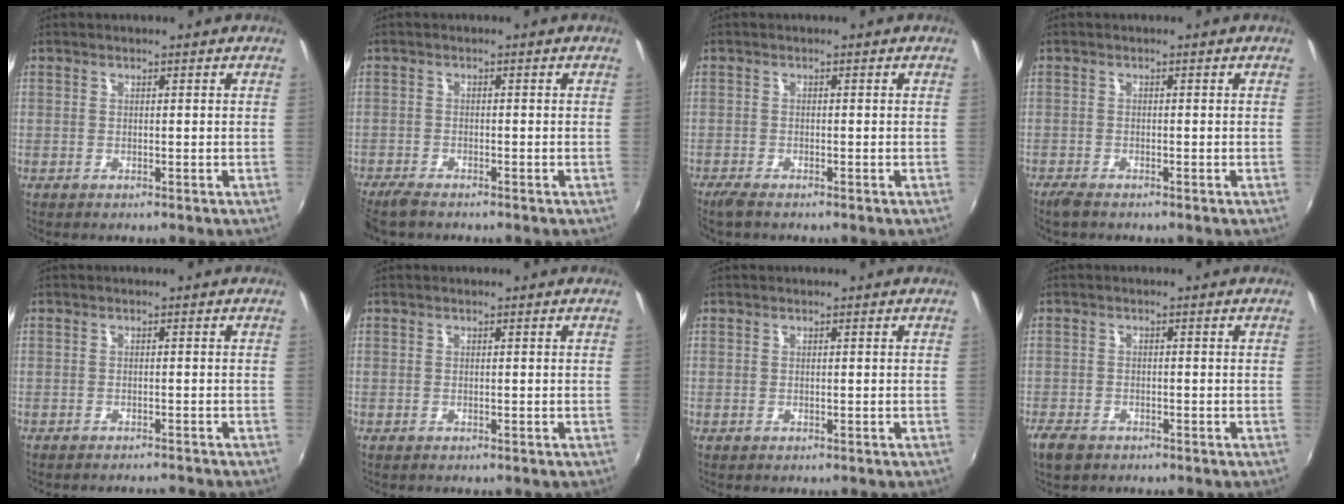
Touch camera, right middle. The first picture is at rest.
{"total": 4.3, "force": [-3.7, 0.9, 1.9], "torque": [-0.052, -0.019, -0.073]}
{"total": 2.6, "force": [-2.1, 0.4, 1.4], "torque": [-0.035, -0.009, -0.042]}
{"total": 2.5, "force": [-2.1, 0.5, 1.2], "torque": [-0.032, -0.009, -0.042]}
{"total": 3.7, "force": [-3.5, 0.3, 1.0], "torque": [-0.029, -0.008, -0.052]}
{"total": 0.0}
{"total": 0.0}
{"total": 4.2, "force": [-3.1, 2.1, 1.9], "torque": [-0.051, -0.012, -0.060]}